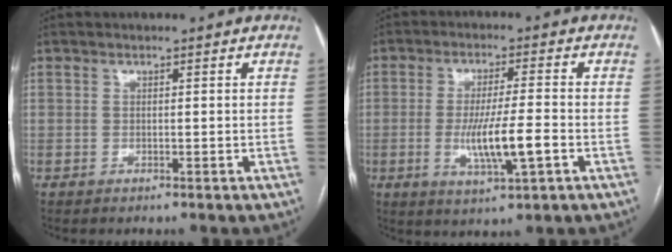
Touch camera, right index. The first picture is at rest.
{"total": 8.7, "force": [-2.2, 0.5, 8.4], "torque": [-0.155, -0.013, -0.037]}